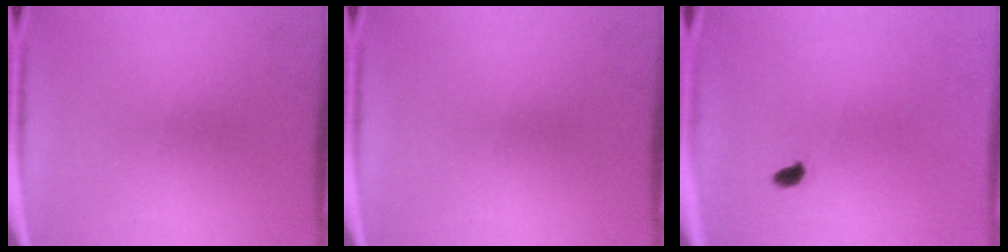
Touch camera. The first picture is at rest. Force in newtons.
{"total": 0.0}
{"total": 1.4}